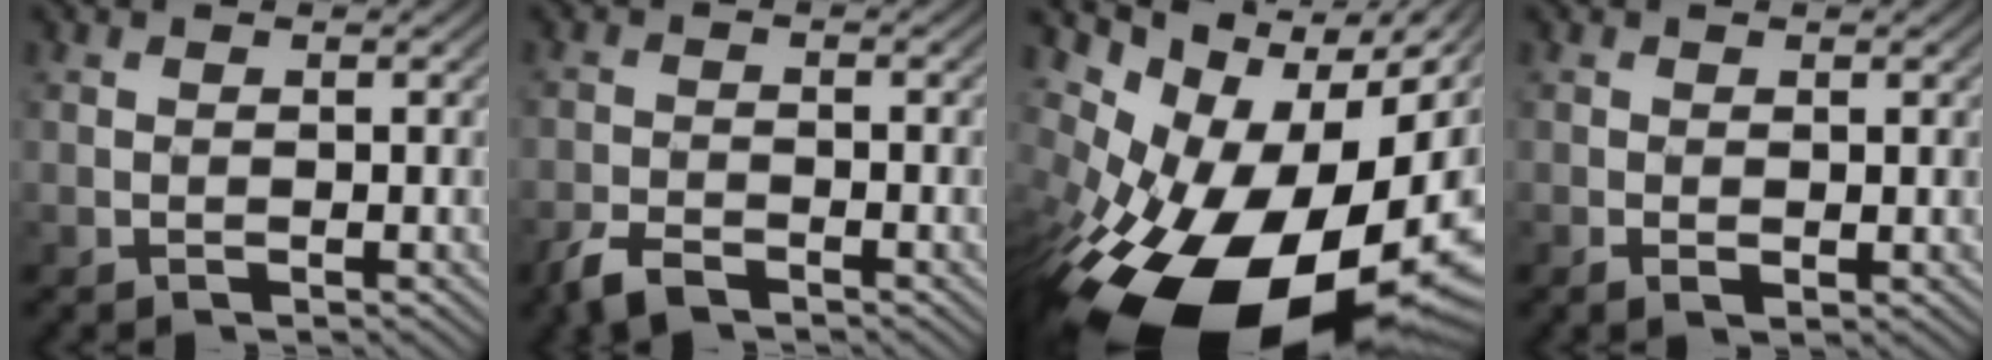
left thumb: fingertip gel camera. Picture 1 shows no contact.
{"total": 3.5, "force": [-2.7, 1.1, 1.9], "torque": [-0.044, -0.005, -0.061]}
{"total": 19.7, "force": [-6.2, 12.3, 14.1], "torque": [-0.232, -0.031, -0.081]}
{"total": 1.0, "force": [-0.1, 0.5, 0.9], "torque": [-0.018, -0.003, -0.002]}